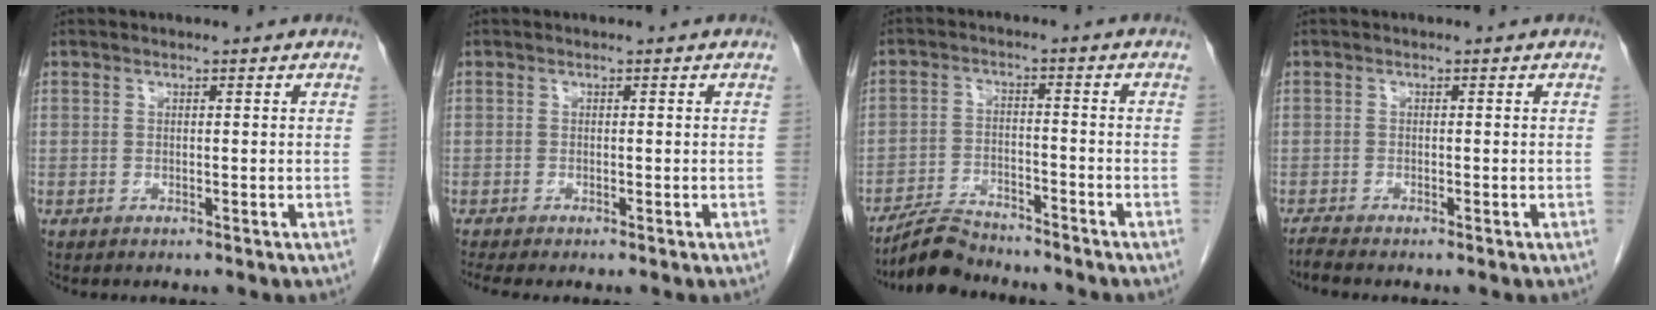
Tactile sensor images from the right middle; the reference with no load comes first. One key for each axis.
{"total": 1.6, "fx": -1.3, "fy": -0.1, "fz": 0.8, "tx": -0.017, "ty": -0.006, "tz": -0.022}
{"total": 6.2, "fx": -6.0, "fy": 1.1, "fz": 1.1, "tx": -0.023, "ty": -0.011, "tz": -0.110}
{"total": 1.2, "fx": -1.1, "fy": -0.4, "fz": 0.2, "tx": -0.013, "ty": -0.006, "tz": -0.025}